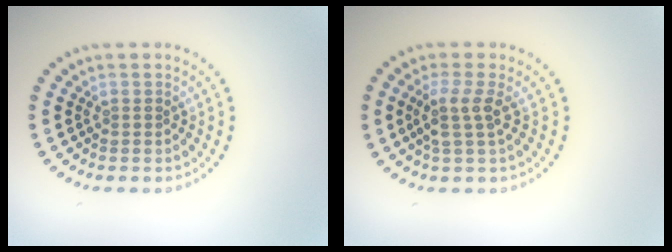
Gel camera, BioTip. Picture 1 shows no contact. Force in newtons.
{"total": 2.5, "press": 2.0, "slide": 1.6}